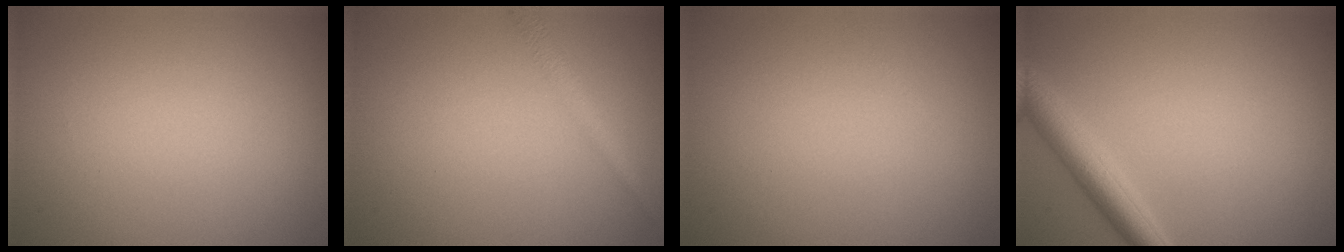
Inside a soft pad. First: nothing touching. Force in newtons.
{"total": 1.5, "press": 1.5, "slide": 0.0}
{"total": 0.0}
{"total": 3.4, "press": 3.4, "slide": 0.1}